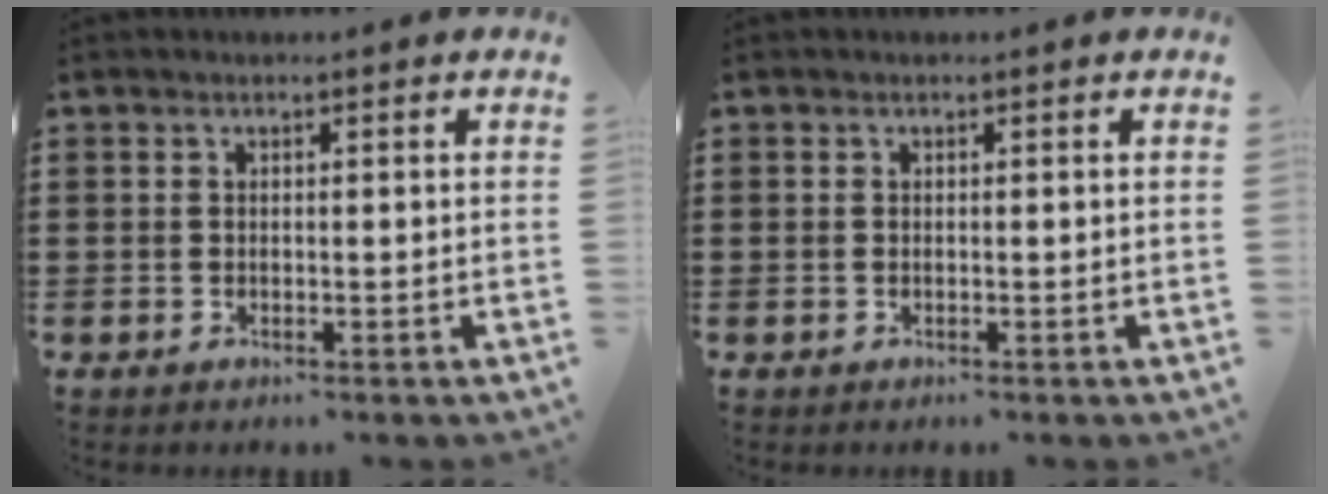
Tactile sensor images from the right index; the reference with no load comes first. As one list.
[{"total": 0.0}]